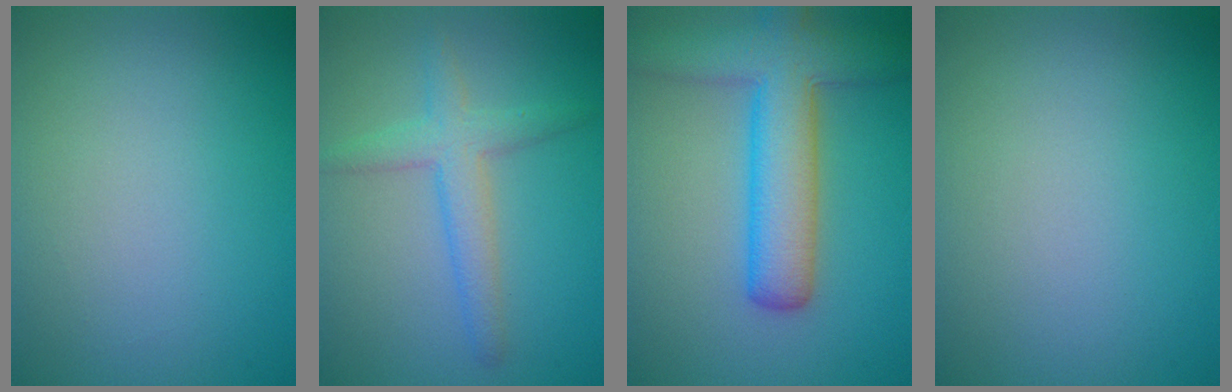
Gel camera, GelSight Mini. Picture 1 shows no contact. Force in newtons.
{"total": 3.3, "press": 3.3, "slide": 0.1}
{"total": 7.6, "press": 7.6, "slide": 0.3}
{"total": 0.0}